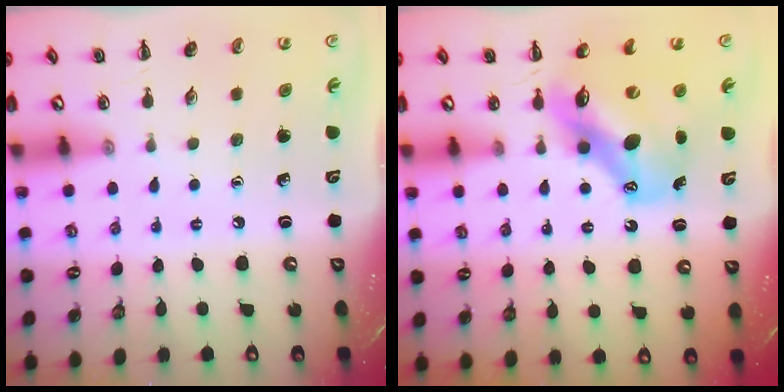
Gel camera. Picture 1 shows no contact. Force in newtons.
{"total": 13.5, "press": 13.1, "slide": 3.5}